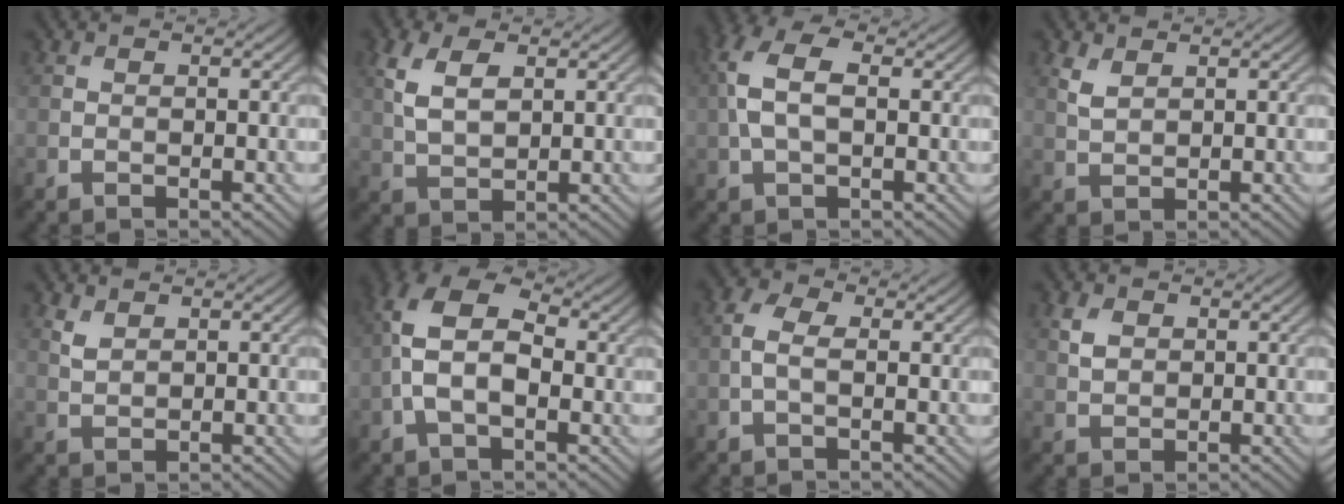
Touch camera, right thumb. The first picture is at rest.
{"total": 5.6, "force": [1.9, 3.1, 4.2], "torque": [-0.108, 0.003, 0.038]}
{"total": 6.5, "force": [0.6, 3.4, 5.6], "torque": [-0.139, 0.015, 0.005]}
{"total": 2.2, "force": [1.4, 1.1, 1.4], "torque": [-0.042, -0.001, 0.032]}
{"total": 1.7, "force": [1.2, 0.8, 1.0], "torque": [-0.029, -0.002, 0.029]}
{"total": 9.2, "force": [-0.5, 5.4, 7.4], "torque": [-0.167, 0.017, -0.023]}
{"total": 2.7, "force": [-0.2, 1.4, 2.3], "torque": [-0.057, 0.005, -0.011]}
{"total": 2.4, "force": [1.0, 1.7, 1.4], "torque": [-0.035, 0.000, 0.021]}